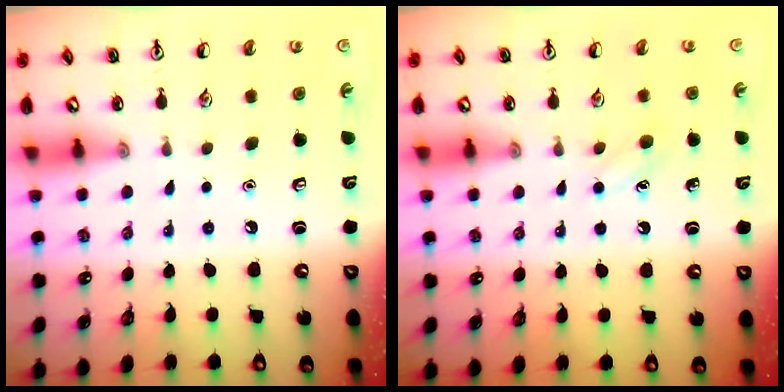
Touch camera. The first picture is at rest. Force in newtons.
{"total": 5.2, "press": 4.9, "slide": 1.5}